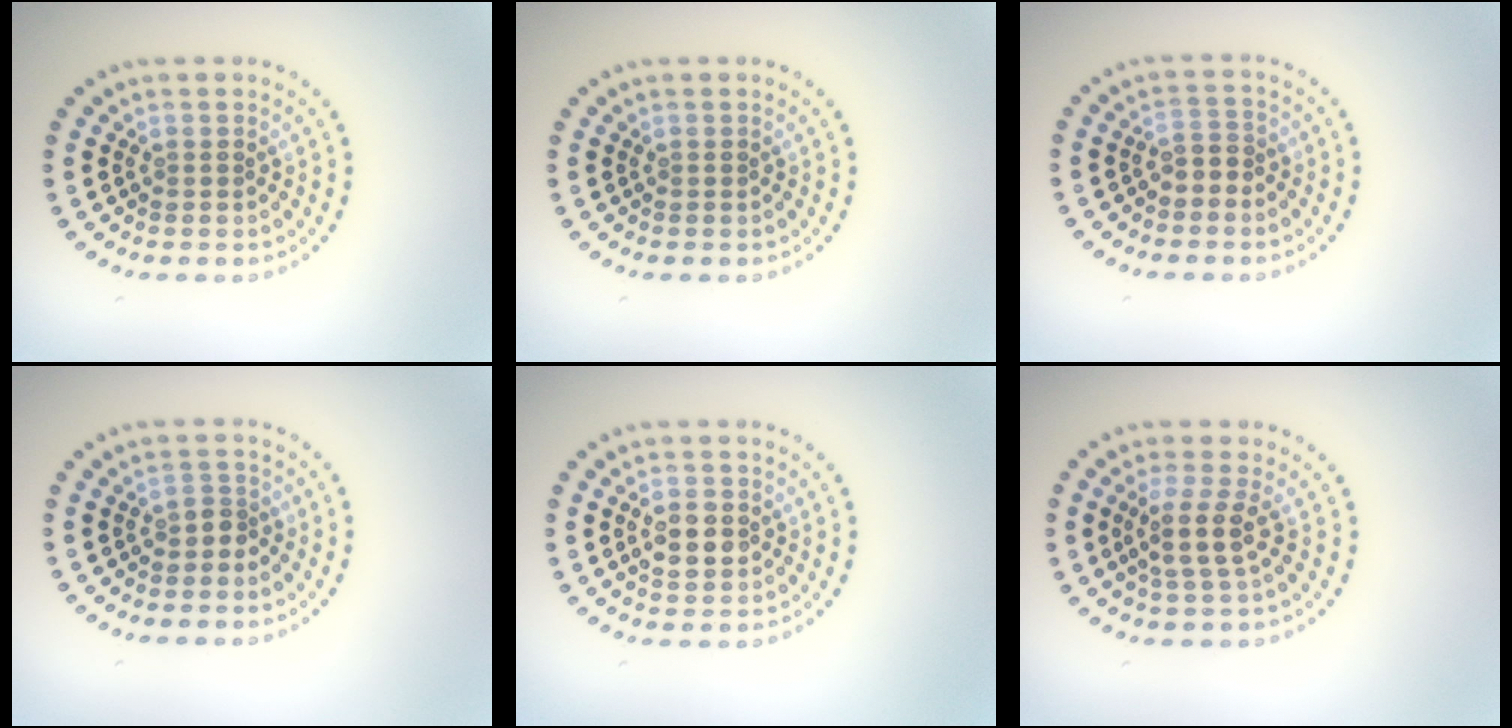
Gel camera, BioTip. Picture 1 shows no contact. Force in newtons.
{"total": 0.0}
{"total": 1.6, "press": 1.3, "slide": 0.8}
{"total": 1.4, "press": 1.1, "slide": 0.8}
{"total": 2.6, "press": 2.6, "slide": 0.2}
{"total": 2.8, "press": 2.3, "slide": 1.6}